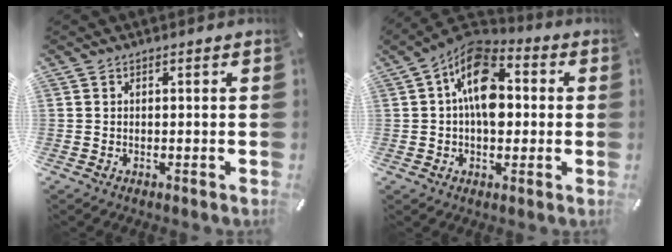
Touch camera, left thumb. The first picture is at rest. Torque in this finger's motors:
{"motor_torque": [0.37, 1.24, 2.29, -0.49, 0.52]}